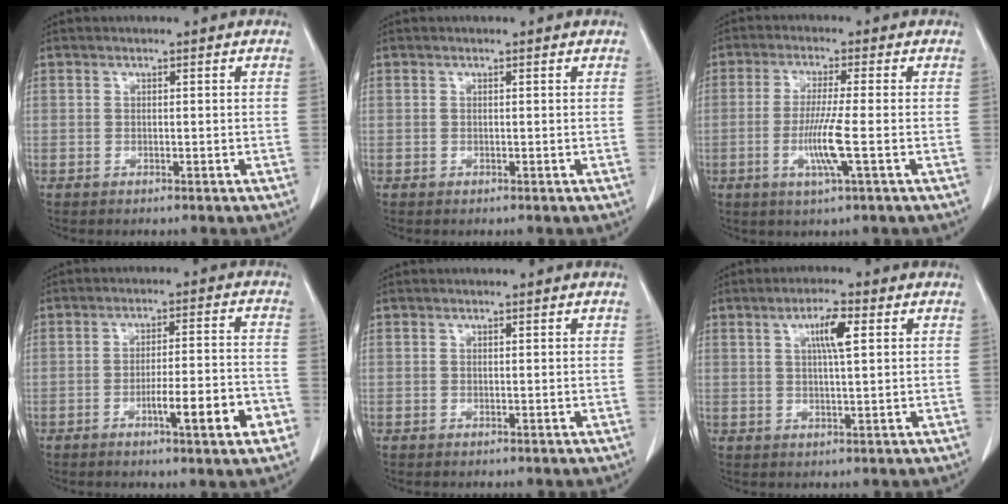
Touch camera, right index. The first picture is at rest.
{"total": 0.0}
{"total": 6.6, "force": [-1.7, -0.8, 6.3], "torque": [-0.124, -0.016, -0.035]}
{"total": 9.0, "force": [-3.9, 0.7, 8.1], "torque": [-0.118, 0.003, -0.055]}
{"total": 0.0}
{"total": 4.9, "force": [1.7, 0.5, 4.6], "torque": [-0.082, 0.001, 0.030]}